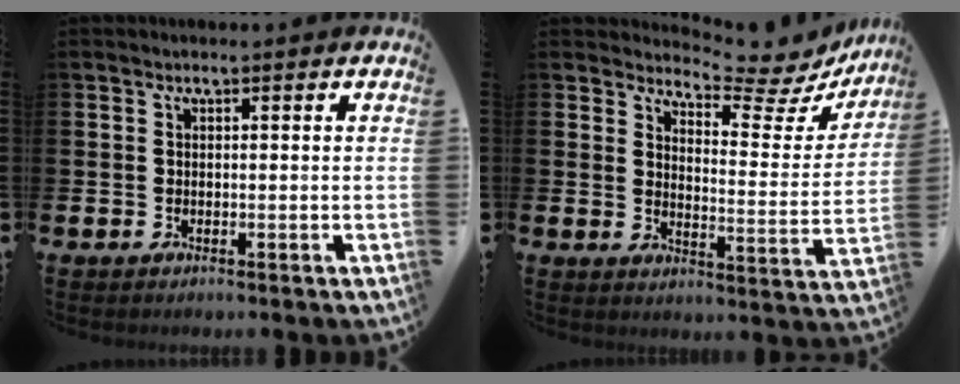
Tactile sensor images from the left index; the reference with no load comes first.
{"total": 6.4, "force": [6.1, 1.1, 1.4], "torque": [-0.023, -0.063, 0.097]}